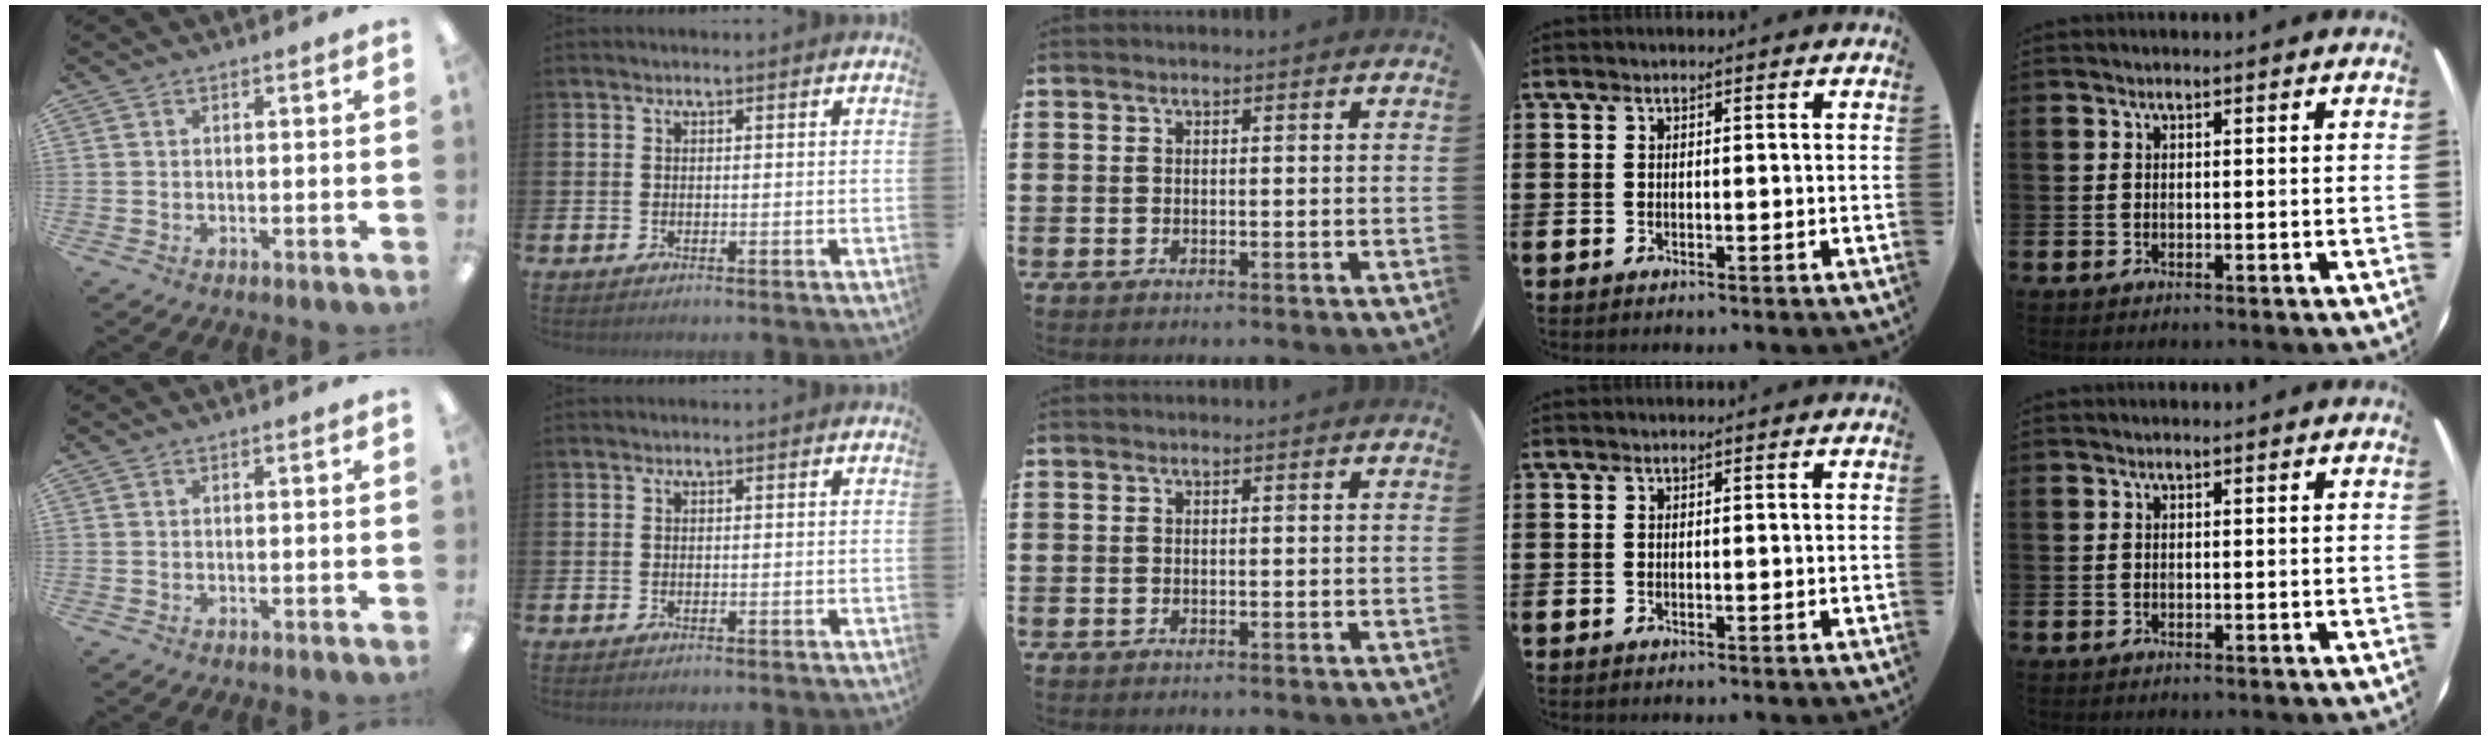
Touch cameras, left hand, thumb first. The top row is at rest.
{}